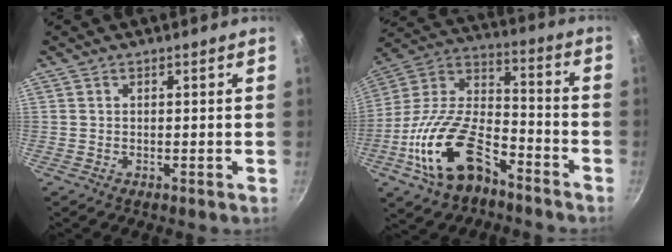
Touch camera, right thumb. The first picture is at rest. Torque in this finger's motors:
{"motor_torque": [2.48, 1.58, 2.09, -0.68, 0.67]}